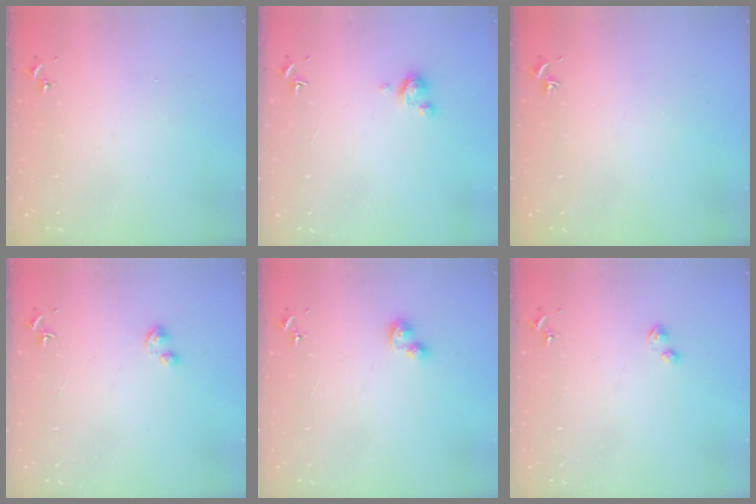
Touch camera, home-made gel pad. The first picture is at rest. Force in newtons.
{"total": 3.1, "press": 3.1, "slide": 0.3}
{"total": 0.0}
{"total": 2.9, "press": 2.9, "slide": 0.5}
{"total": 3.7, "press": 3.7, "slide": 0.6}
{"total": 3.0, "press": 3.0, "slide": 0.5}